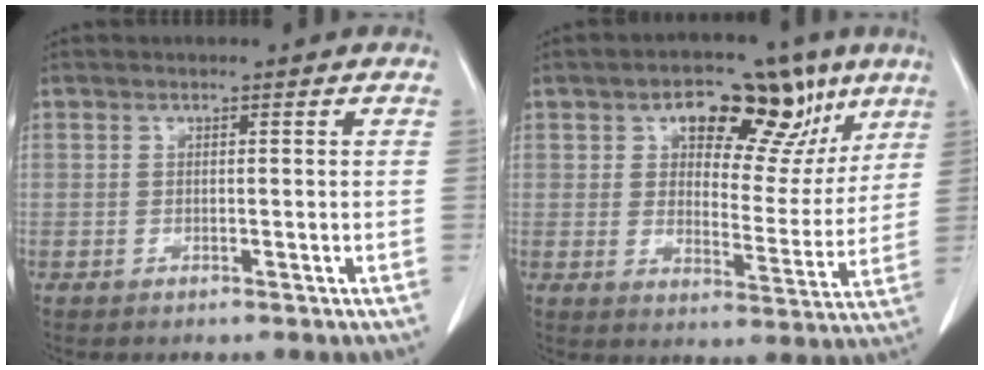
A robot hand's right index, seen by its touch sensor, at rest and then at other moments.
{"total": 14.1, "force": [7.6, 7.4, 9.3], "torque": [-0.109, 0.021, 0.113]}